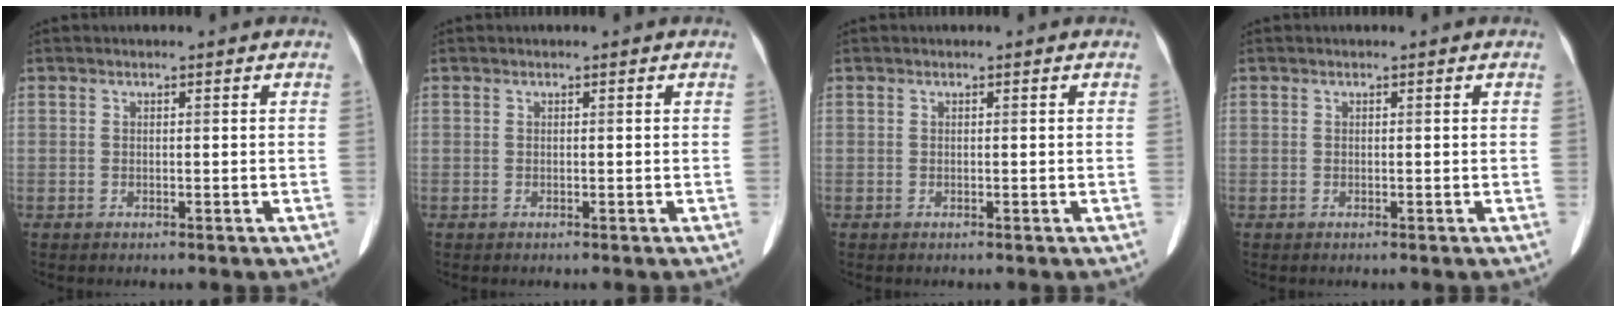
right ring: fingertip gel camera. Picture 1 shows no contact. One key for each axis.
{"total": 0.0}
{"total": 0.0}
{"total": 0.0}